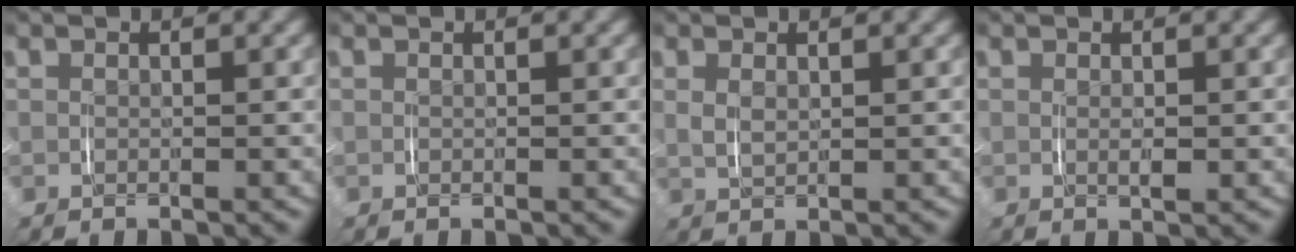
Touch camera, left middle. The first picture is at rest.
{"total": 0.0}
{"total": 0.9, "force": [0.5, 0.1, 0.7], "torque": [-0.019, -0.005, 0.016]}
{"total": 0.8, "force": [0.0, 0.0, 0.8], "torque": [-0.015, -0.007, 0.006]}